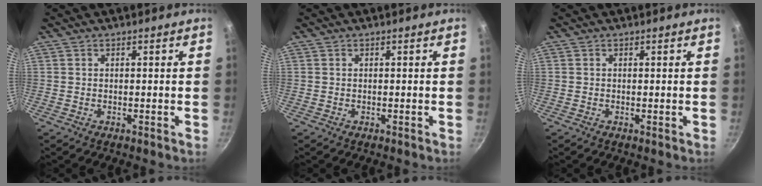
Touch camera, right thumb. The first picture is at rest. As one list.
[{"total": 0.0}, {"total": 0.0}]